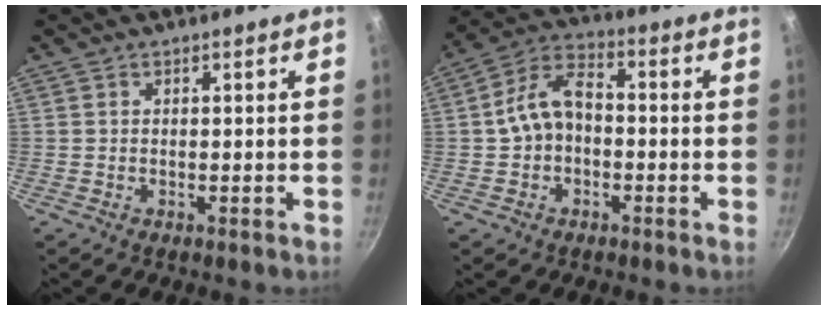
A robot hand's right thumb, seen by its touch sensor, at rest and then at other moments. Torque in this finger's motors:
{"motor_torque": [-0.06, 0.58, 0.06, -0.01, 0.29]}